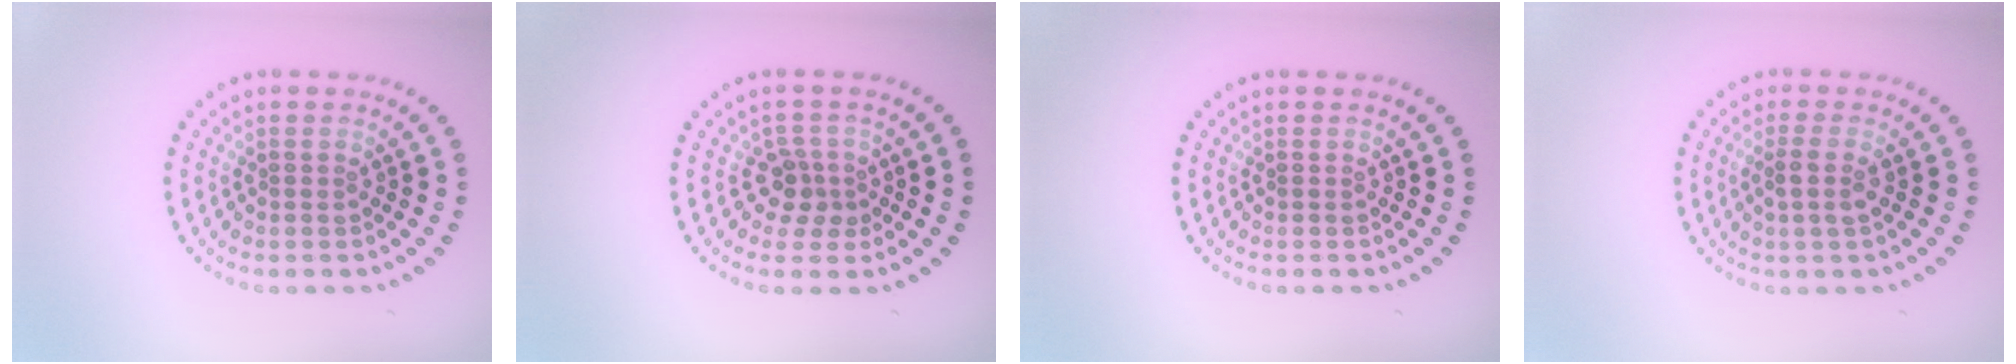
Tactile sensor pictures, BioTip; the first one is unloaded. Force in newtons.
{"total": 2.3, "press": 1.8, "slide": 1.5}
{"total": 0.0}
{"total": 2.0, "press": 1.5, "slide": 1.3}